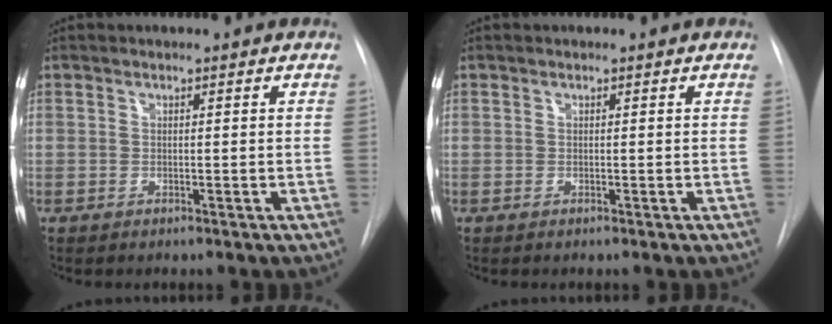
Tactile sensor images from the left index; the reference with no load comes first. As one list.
[{"total": 0.0}]